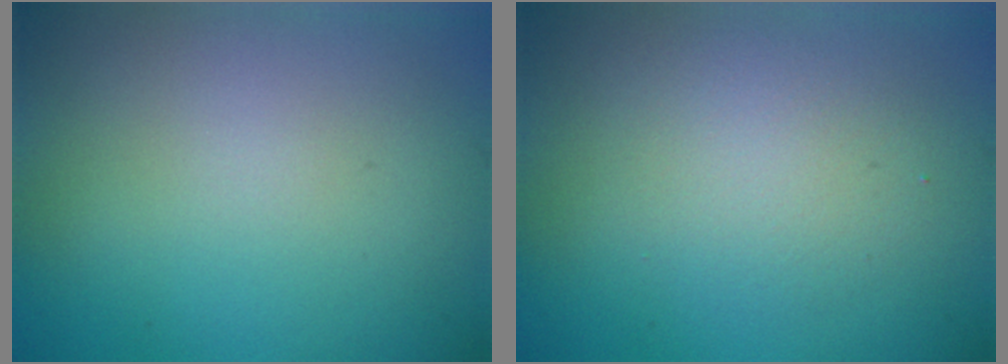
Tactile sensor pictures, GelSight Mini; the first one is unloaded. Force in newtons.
{"total": 2.8, "press": 2.8, "slide": 0.2}